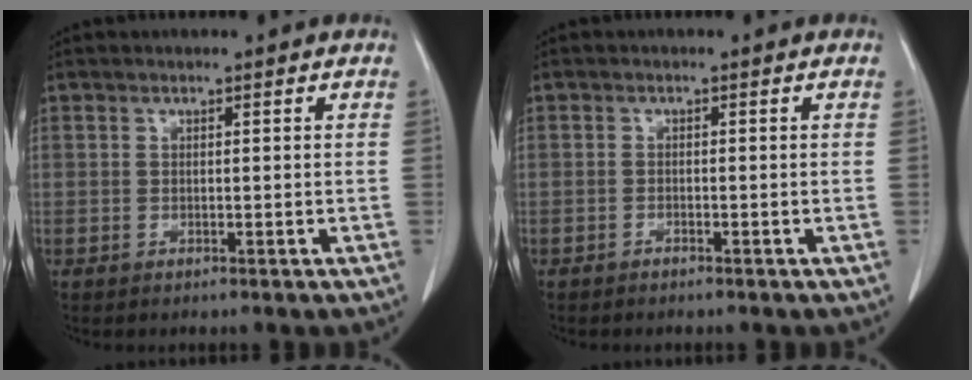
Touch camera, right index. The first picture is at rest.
{"total": 0.6, "force": [-0.5, 0.2, 0.2], "torque": [-0.008, 0.000, -0.010]}